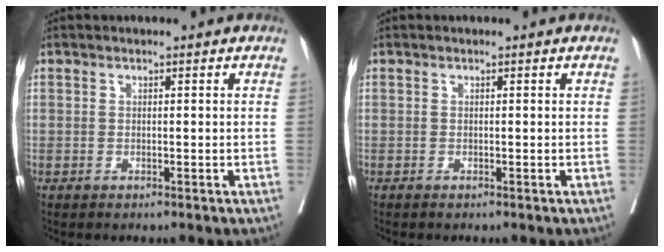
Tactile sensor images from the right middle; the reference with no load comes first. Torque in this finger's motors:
{"motor_torque": [0.07, 0.04, 0.00, 0.00]}